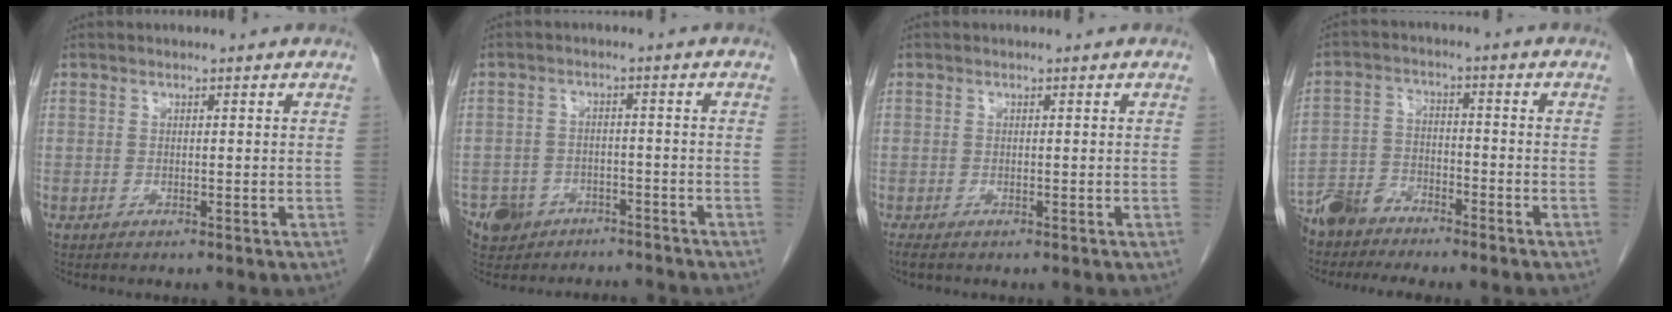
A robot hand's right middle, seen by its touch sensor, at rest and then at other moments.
{"total": 7.3, "force": [-5.7, 4.3, 1.3], "torque": [-0.025, 0.011, -0.084]}
{"total": 1.9, "force": [-1.5, 0.6, 1.0], "torque": [-0.019, -0.006, -0.020]}
{"total": 5.7, "force": [-5.2, 1.8, 1.4], "torque": [-0.031, -0.009, -0.102]}